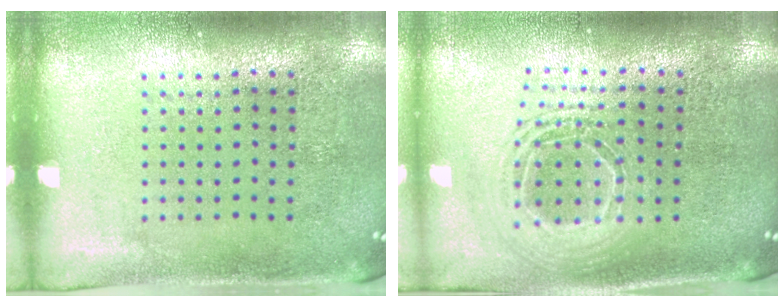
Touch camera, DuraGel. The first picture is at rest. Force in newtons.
{"total": 1.8, "press": 1.5, "slide": 1.1}